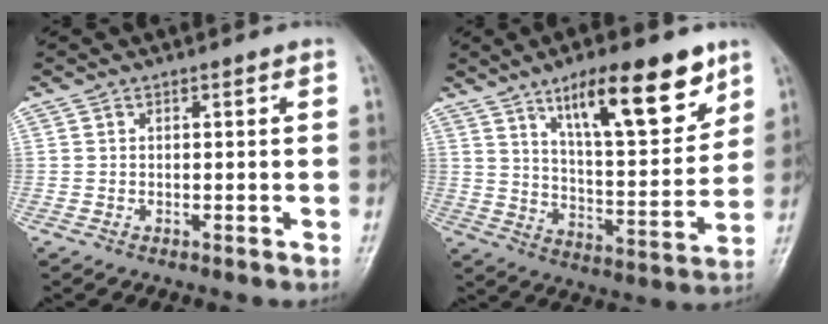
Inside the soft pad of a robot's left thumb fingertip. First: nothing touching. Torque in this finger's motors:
{"motor_torque": [0.88, 0.66, 1.61, -1.17, 0.15]}